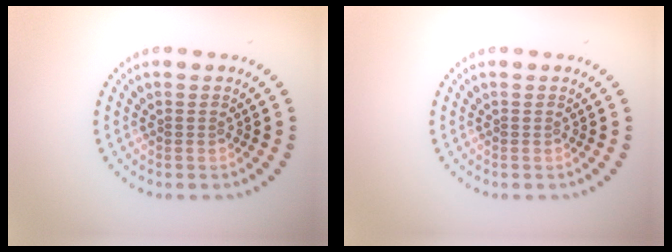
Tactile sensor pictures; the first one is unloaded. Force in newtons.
{"total": 0.0}